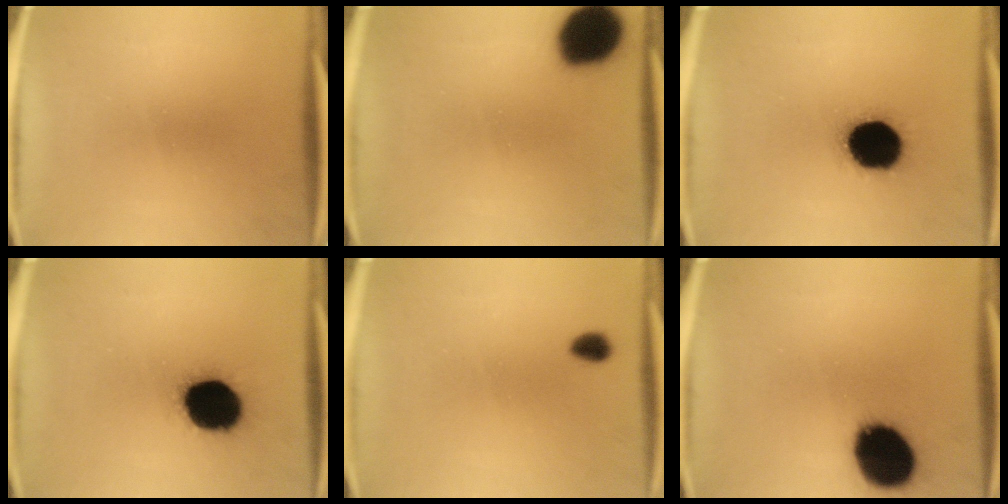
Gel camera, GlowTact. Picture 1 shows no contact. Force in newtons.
{"total": 17.5}
{"total": 19.6}
{"total": 18.7}
{"total": 3.0}
{"total": 19.1}